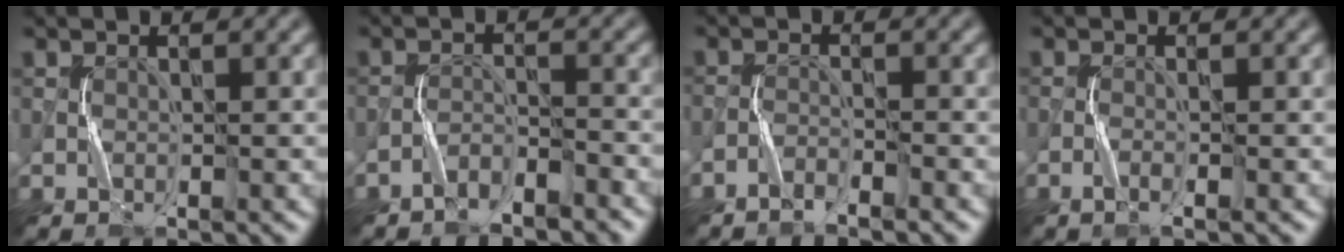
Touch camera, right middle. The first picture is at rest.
{"total": 2.3, "force": [-2.2, 0.2, 0.5], "torque": [-0.010, 0.008, -0.043]}
{"total": 1.6, "force": [-1.5, -0.3, 0.3], "torque": [-0.010, 0.005, -0.031]}
{"total": 0.9, "force": [-0.6, -0.3, 0.5], "torque": [-0.018, 0.001, -0.013]}